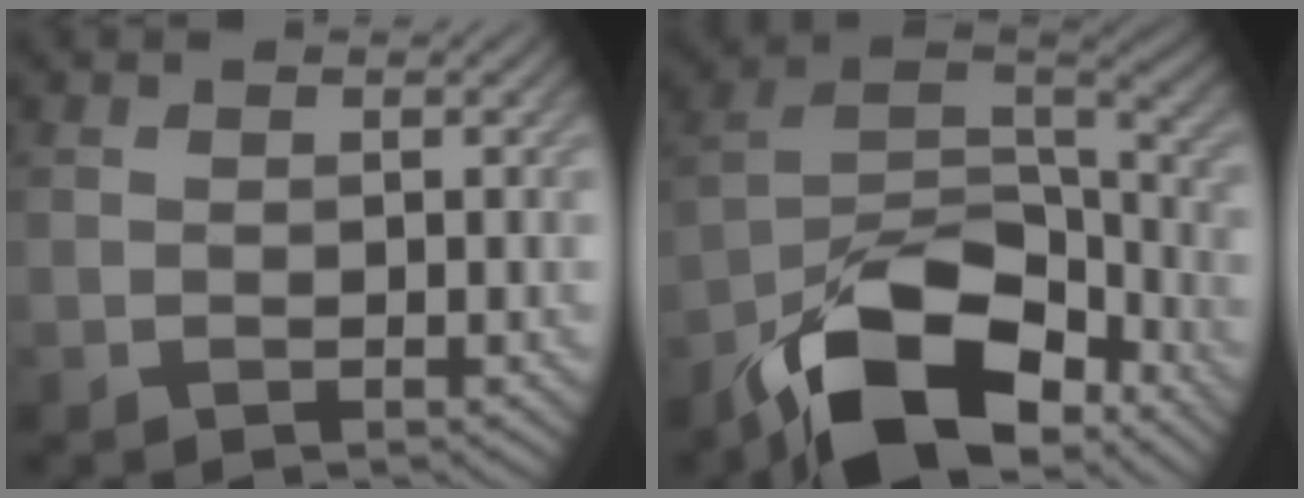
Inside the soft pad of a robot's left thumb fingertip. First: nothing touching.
{"total": 15.2, "force": [-10.5, 6.8, 8.8], "torque": [-0.179, -0.018, -0.195]}